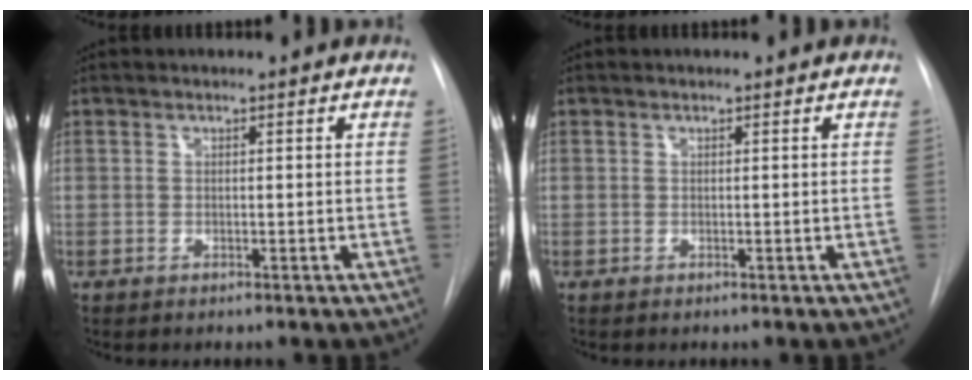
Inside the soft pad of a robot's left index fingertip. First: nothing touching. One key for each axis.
{"total": 0.0}